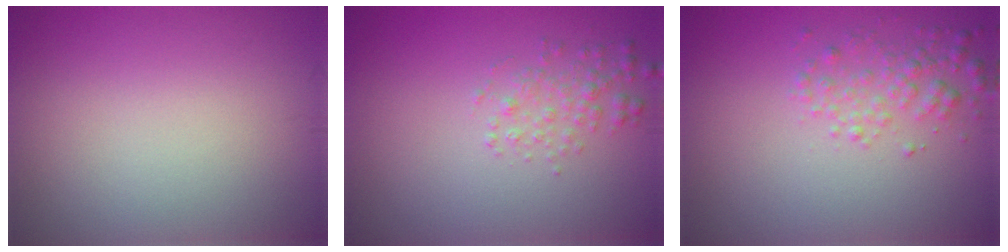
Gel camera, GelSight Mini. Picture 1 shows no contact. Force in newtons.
{"total": 1.8, "press": 1.8, "slide": 0.0}
{"total": 2.3, "press": 2.3, "slide": 0.0}